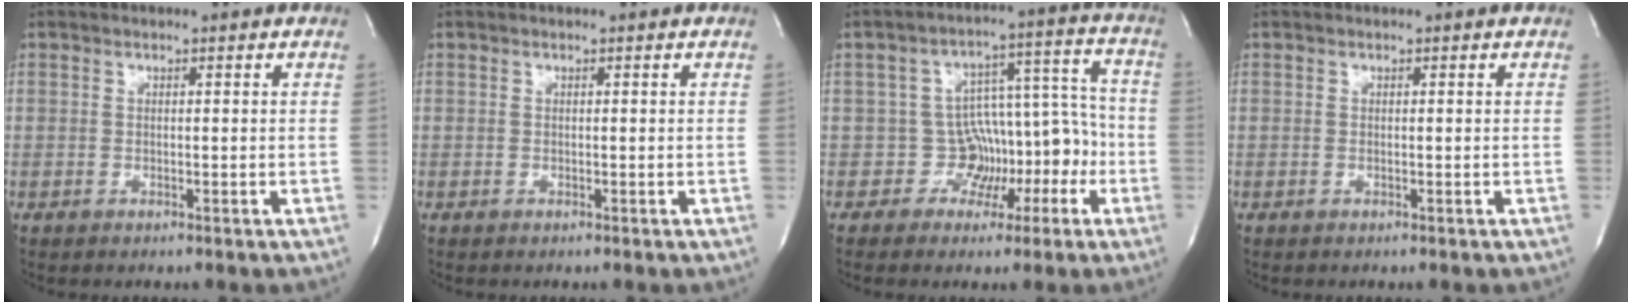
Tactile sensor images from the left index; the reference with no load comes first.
{"total": 0.0}
{"total": 7.8, "force": [-3.6, 6.6, 2.1], "torque": [0.005, 0.056, -0.045]}
{"total": 0.0}